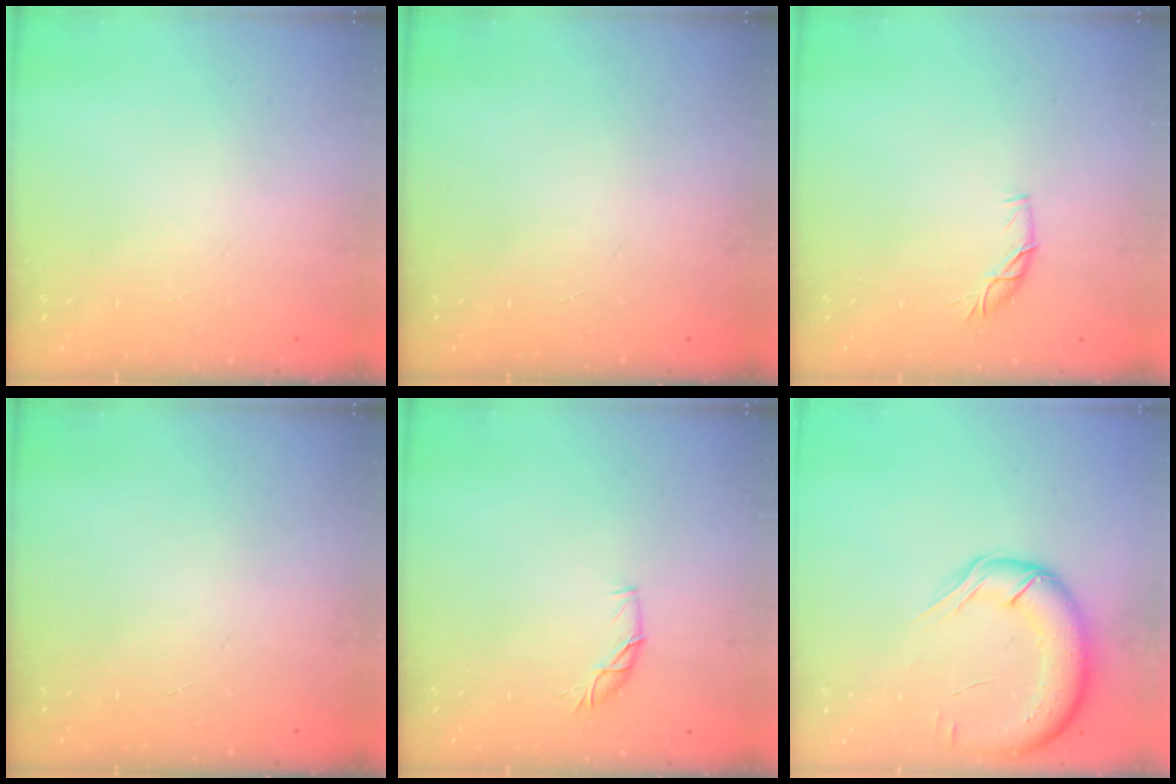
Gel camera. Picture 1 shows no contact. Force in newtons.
{"total": 0.0}
{"total": 6.1, "press": 6.1, "slide": 0.6}
{"total": 0.0}
{"total": 6.1, "press": 6.1, "slide": 0.6}
{"total": 14.4, "press": 14.0, "slide": 3.5}